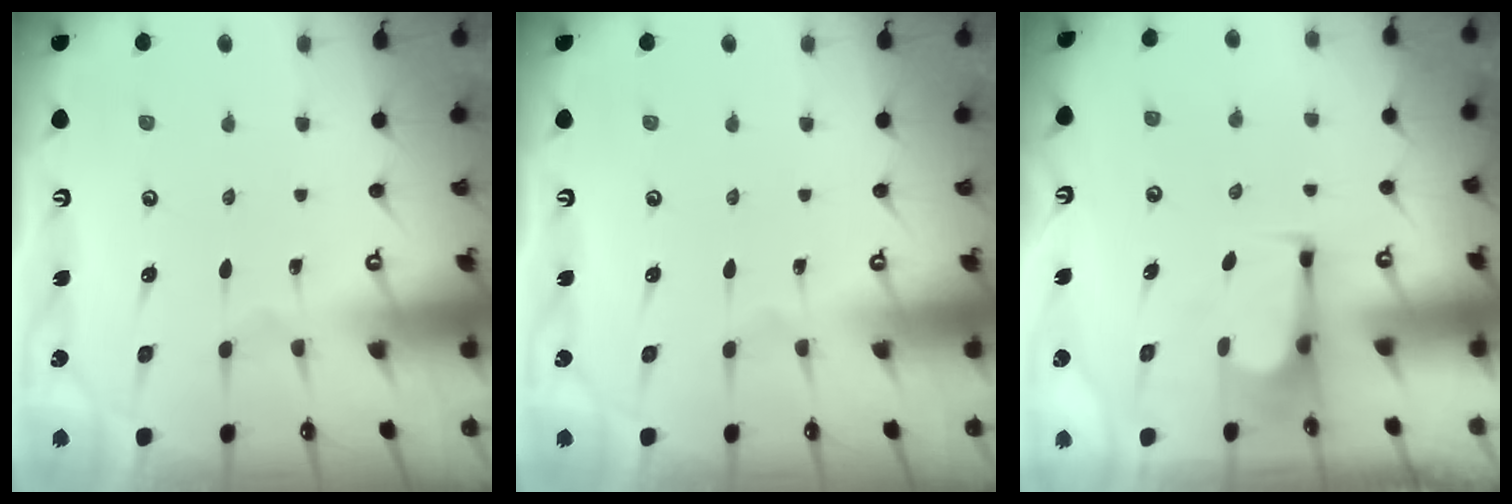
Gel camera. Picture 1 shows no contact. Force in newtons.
{"total": 0.0}
{"total": 2.1, "press": 2.1, "slide": 0.2}